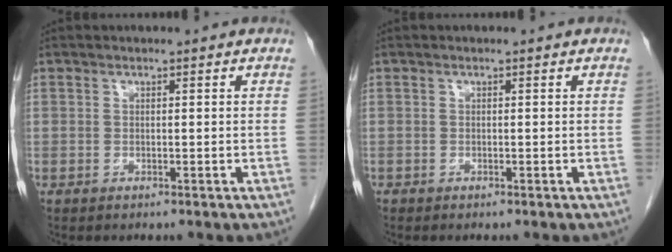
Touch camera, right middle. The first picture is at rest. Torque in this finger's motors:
{"motor_torque": [-0.18, -0.03, -0.01, -0.01]}